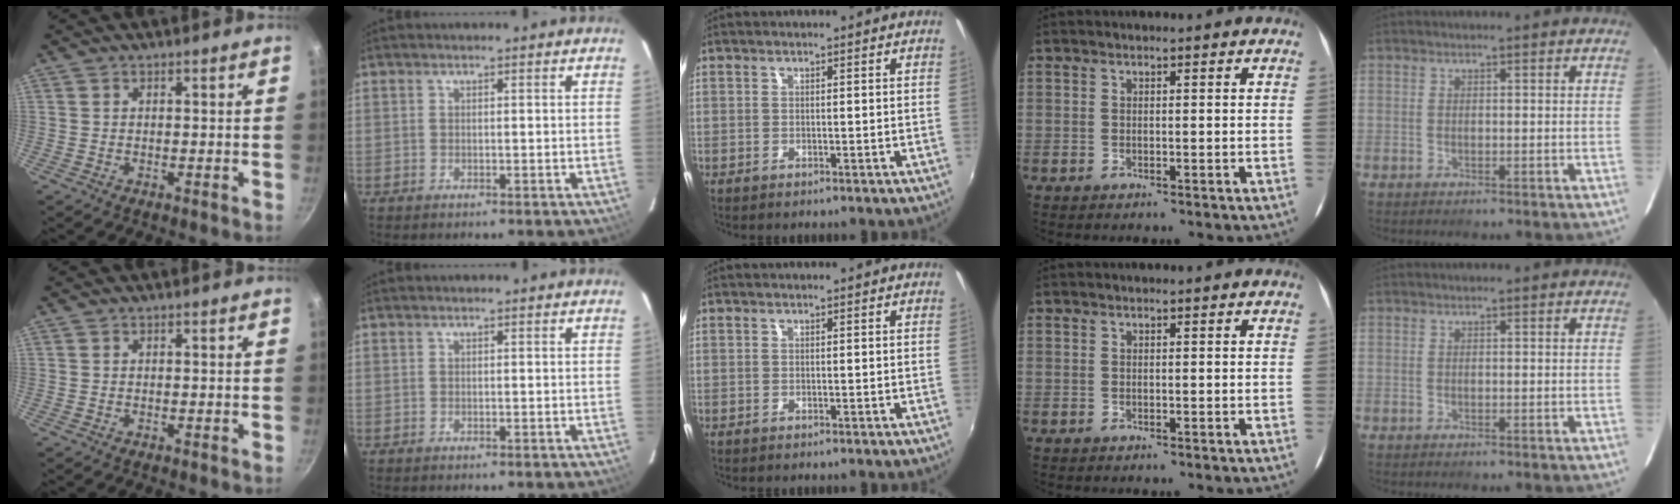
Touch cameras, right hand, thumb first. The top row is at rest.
{}